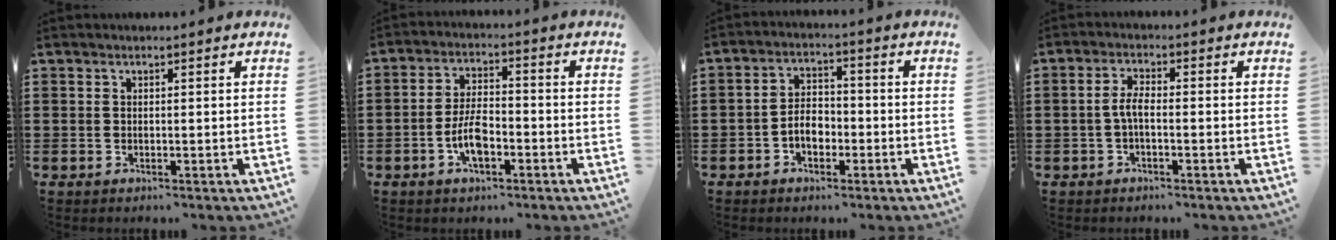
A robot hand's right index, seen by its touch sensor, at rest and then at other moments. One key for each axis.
{"total": 6.1, "fx": -2.0, "fy": 2.0, "fz": 5.4, "tx": -0.118, "ty": -0.001, "tz": -0.044}
{"total": 4.4, "fx": -1.8, "fy": 2.8, "fz": 2.9, "tx": -0.054, "ty": 0.002, "tz": -0.038}
{"total": 3.1, "fx": -0.8, "fy": 1.0, "fz": 2.9, "tx": -0.075, "ty": -0.004, "tz": -0.023}